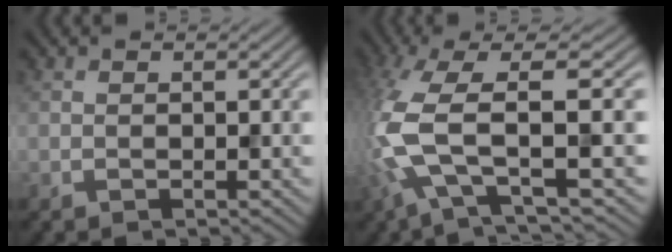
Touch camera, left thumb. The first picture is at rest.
{"total": 10.5, "force": [-0.8, 3.0, 10.0], "torque": [-0.221, 0.006, -0.027]}